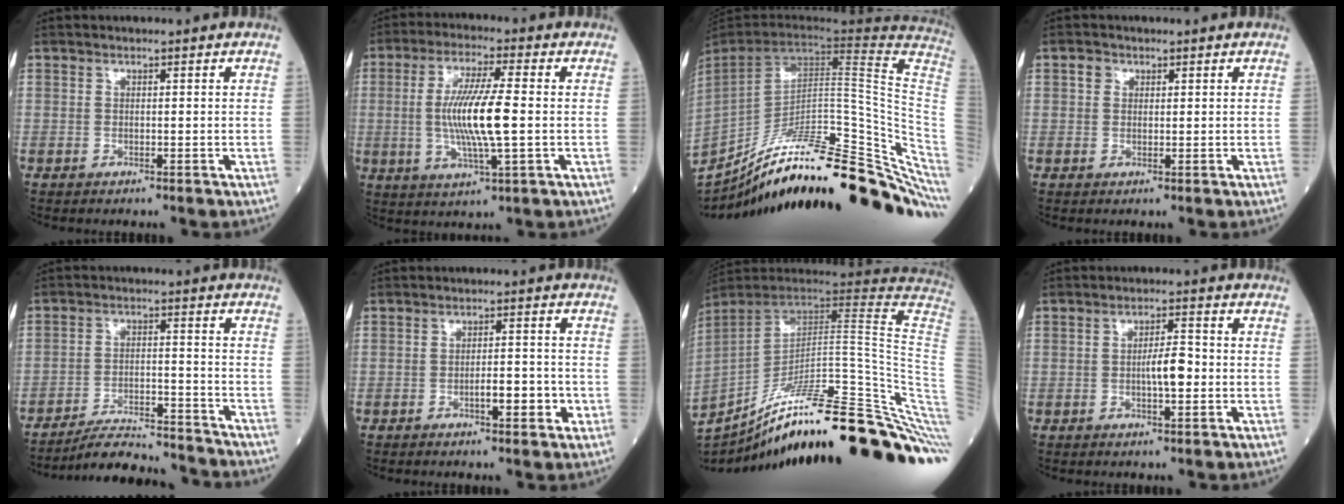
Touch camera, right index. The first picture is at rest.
{"total": 10.9, "force": [-0.4, 1.0, 10.9], "torque": [-0.214, -0.006, -0.010]}
{"total": 37.6, "force": [-28.0, 6.6, 24.3], "torque": [-0.304, -0.036, -0.397]}
{"total": 1.5, "force": [0.6, 1.3, 0.5], "torque": [-0.009, 0.005, 0.008]}
{"total": 12.1, "force": [-11.8, 0.6, 2.7], "torque": [-0.040, 0.004, -0.184]}
{"total": 4.2, "force": [-1.5, 1.2, 3.7], "torque": [-0.057, 0.005, -0.018]}
{"total": 38.9, "force": [-27.5, 4.6, 27.1], "torque": [-0.322, -0.036, -0.388]}
{"total": 4.1, "force": [-0.6, 0.9, 3.9], "torque": [-0.068, 0.004, -0.011]}